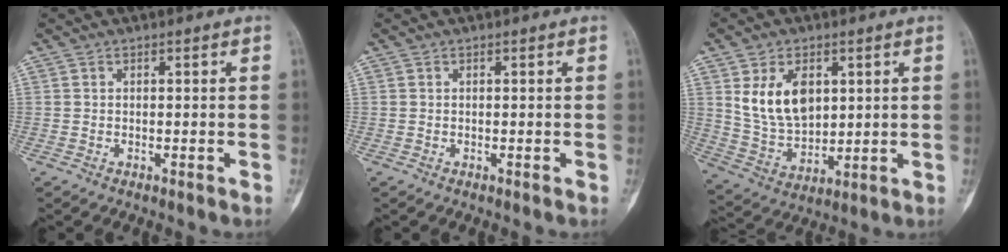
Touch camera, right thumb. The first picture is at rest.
{"total": 0.0}
{"total": 12.0, "force": [3.7, 7.8, 8.3], "torque": [-0.130, -0.019, 0.085]}